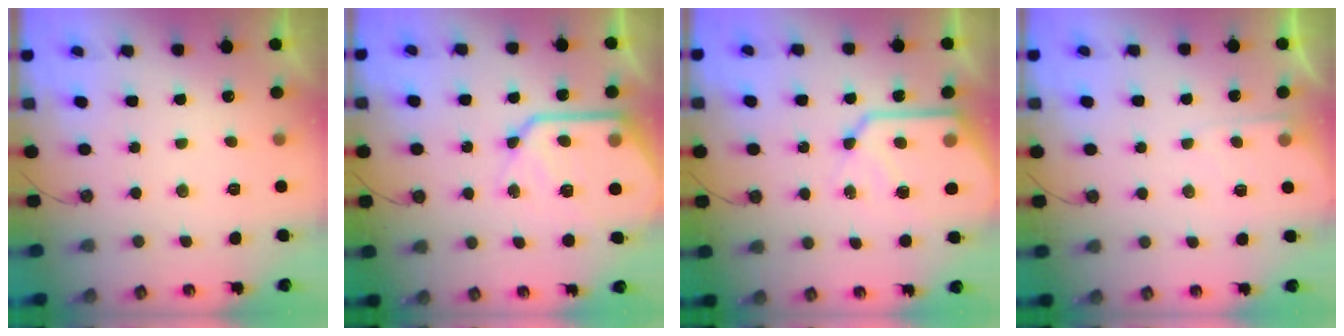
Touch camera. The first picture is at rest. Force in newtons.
{"total": 16.8, "press": 16.7, "slide": 1.9}
{"total": 13.4, "press": 13.3, "slide": 1.4}
{"total": 3.7, "press": 3.6, "slide": 0.5}